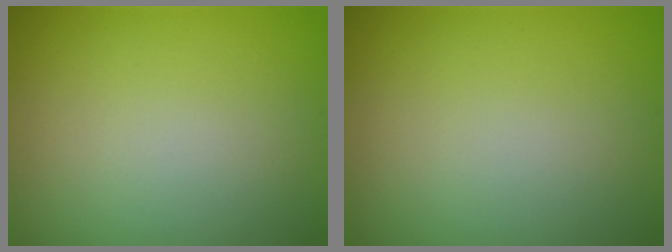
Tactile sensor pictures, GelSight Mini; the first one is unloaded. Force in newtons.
{"total": 0.0}